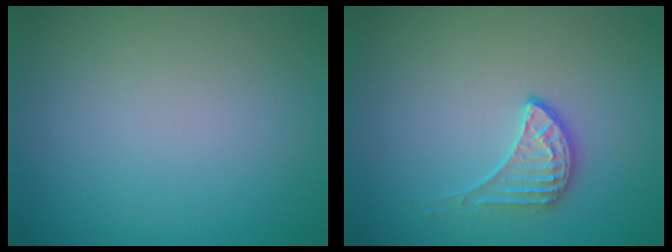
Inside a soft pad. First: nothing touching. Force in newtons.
{"total": 2.0, "press": 1.5, "slide": 1.3}